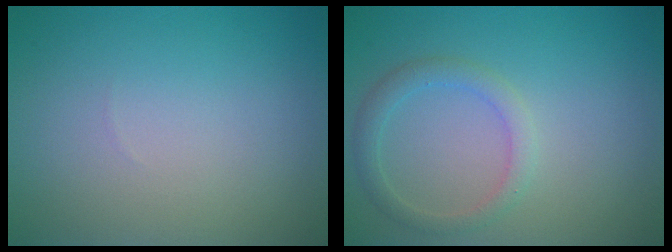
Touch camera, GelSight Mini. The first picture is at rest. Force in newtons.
{"total": 2.1, "press": 2.1, "slide": 0.1}